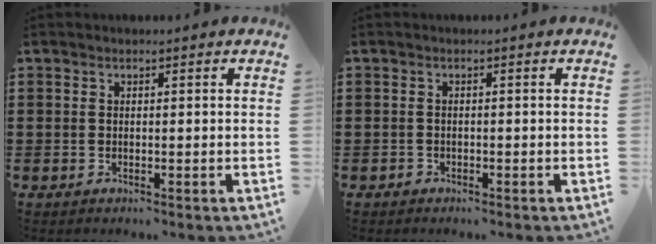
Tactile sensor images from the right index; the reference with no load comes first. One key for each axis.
{"total": 0.6, "fx": -0.5, "fy": 0.3, "fz": 0.1, "tx": -0.003, "ty": 0.000, "tz": -0.012}